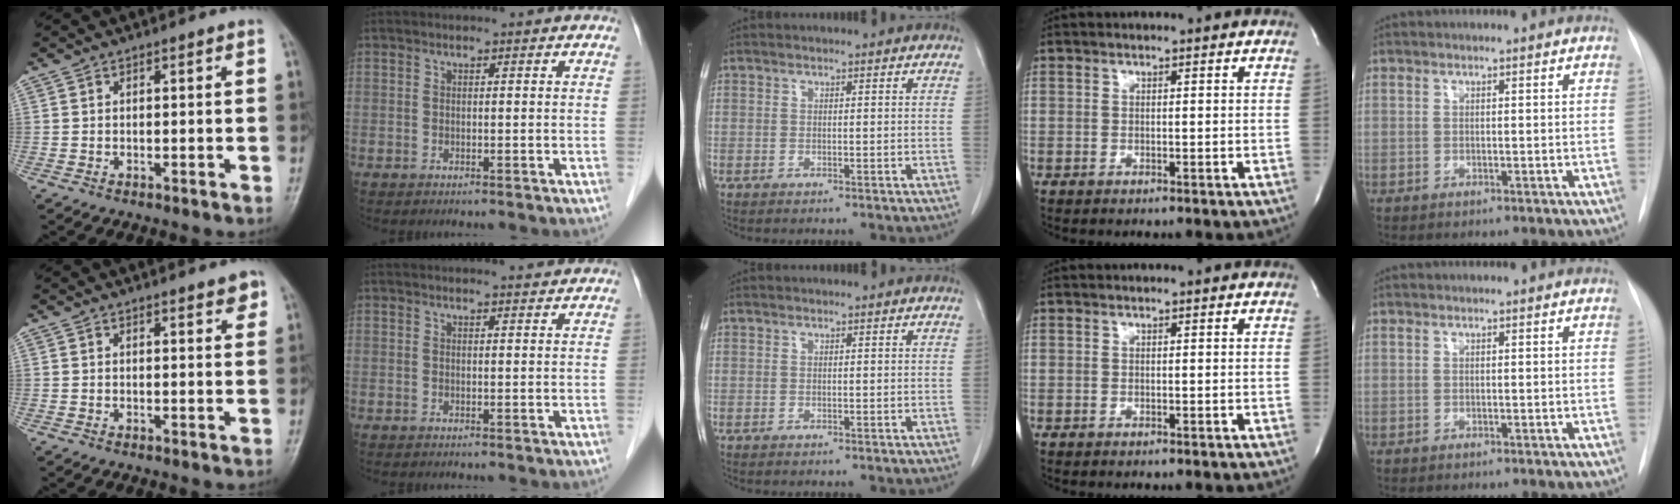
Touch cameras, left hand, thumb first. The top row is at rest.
{"thumb": {"total": 2.5, "force": [1.7, 0.7, 1.7], "torque": [-0.012, -0.007, 0.019]}, "index": {"total": 1.9, "force": [1.9, 0.0, 0.0], "torque": [-0.008, -0.001, 0.025]}}